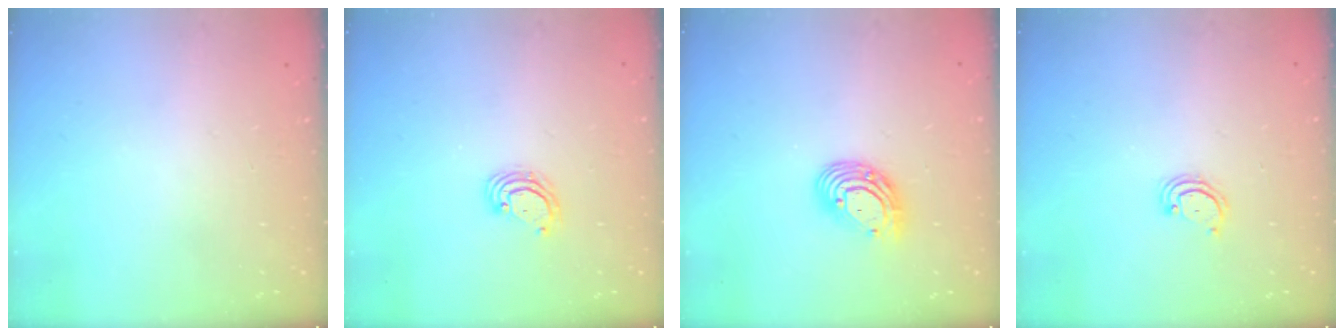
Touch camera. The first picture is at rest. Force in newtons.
{"total": 3.9, "press": 3.8, "slide": 0.4}
{"total": 9.9, "press": 9.8, "slide": 1.2}
{"total": 3.3, "press": 3.3, "slide": 0.5}